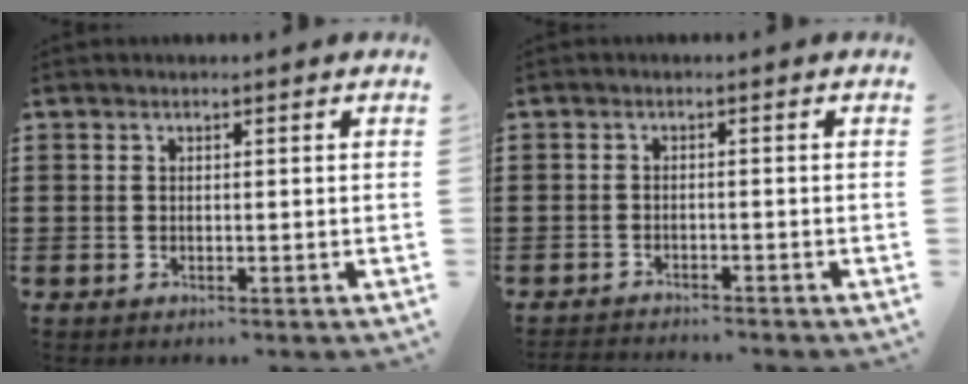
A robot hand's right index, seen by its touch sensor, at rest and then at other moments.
{"total": 1.6, "force": [-1.6, 0.0, -0.2], "torque": [-0.001, 0.003, -0.035]}